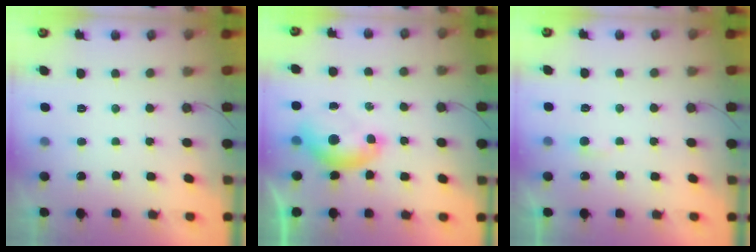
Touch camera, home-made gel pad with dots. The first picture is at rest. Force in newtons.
{"total": 7.7, "press": 7.6, "slide": 1.0}
{"total": 2.7, "press": 2.7, "slide": 0.3}